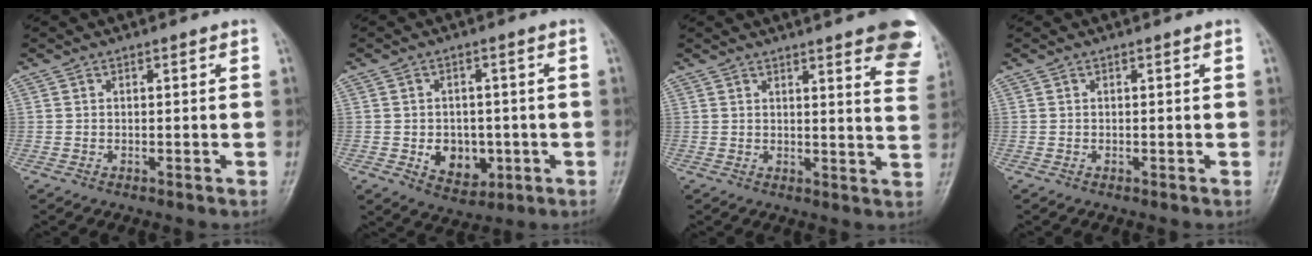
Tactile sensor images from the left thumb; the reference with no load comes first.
{"total": 7.1, "force": [-1.5, 5.5, 4.3], "torque": [-0.032, 0.002, -0.008]}
{"total": 14.8, "force": [9.6, 3.0, 10.9], "torque": [-0.112, -0.039, 0.096]}
{"total": 0.0}